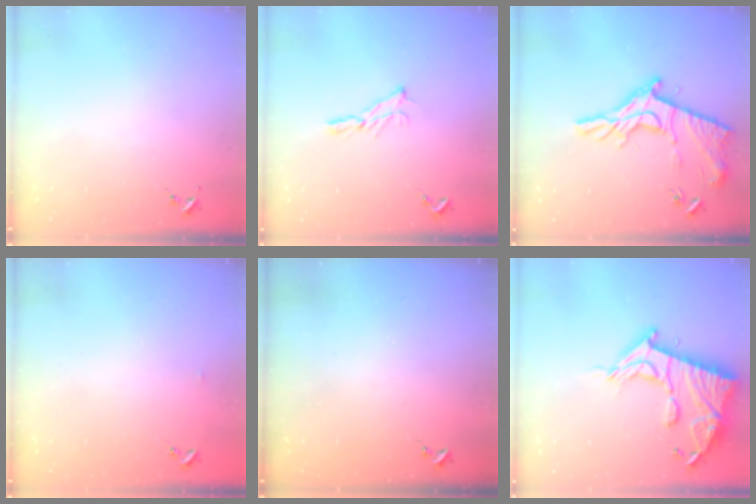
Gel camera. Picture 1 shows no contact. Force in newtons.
{"total": 6.9, "press": 6.9, "slide": 0.3}
{"total": 17.4, "press": 17.3, "slide": 0.9}
{"total": 3.2, "press": 3.2, "slide": 0.4}
{"total": 0.0}
{"total": 19.3, "press": 19.3, "slide": 1.6}